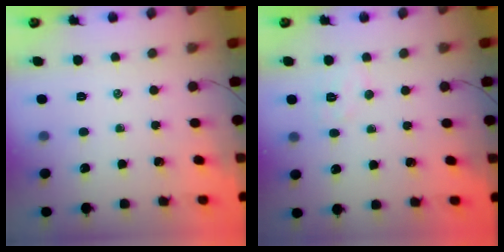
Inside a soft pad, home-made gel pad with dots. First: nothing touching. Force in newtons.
{"total": 5.5, "press": 5.5, "slide": 0.8}